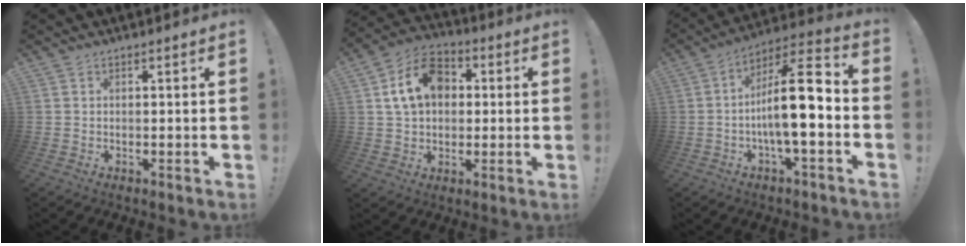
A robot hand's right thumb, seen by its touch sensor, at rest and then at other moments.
{"total": 14.2, "force": [3.8, 10.7, 8.6], "torque": [-0.138, 0.008, 0.081]}
{"total": 17.9, "force": [-2.5, 5.6, 16.8], "torque": [-0.265, 0.019, -0.042]}